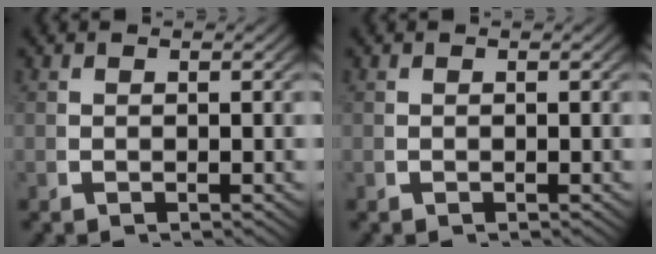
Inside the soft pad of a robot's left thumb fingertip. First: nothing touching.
{"total": 0.0}